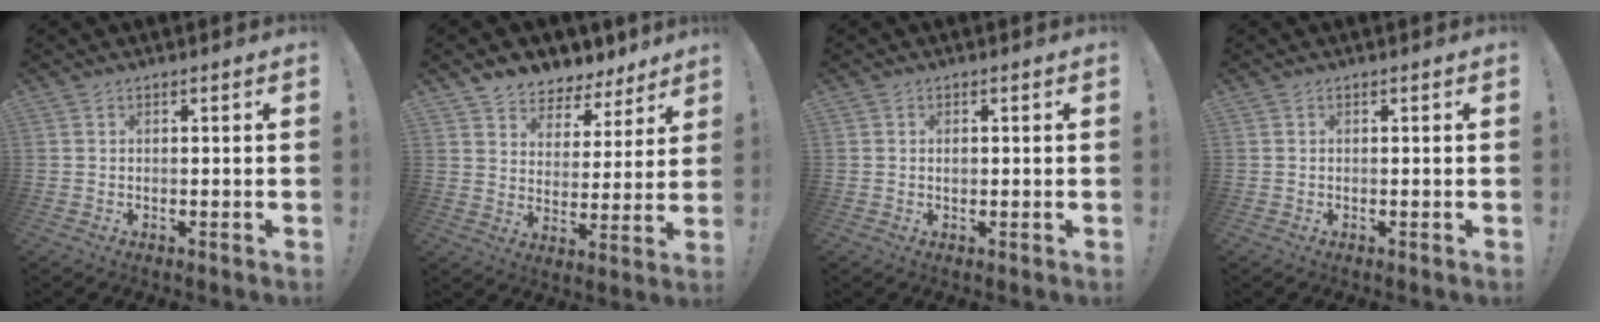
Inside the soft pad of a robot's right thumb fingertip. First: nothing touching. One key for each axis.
{"total": 6.8, "fx": 5.2, "fy": 4.2, "fz": 0.9, "tx": -0.013, "ty": -0.052, "tz": 0.101}
{"total": 0.8, "fx": -0.1, "fy": 0.6, "fz": 0.6, "tx": -0.006, "ty": -0.001, "tz": -0.003}
{"total": 0.0}